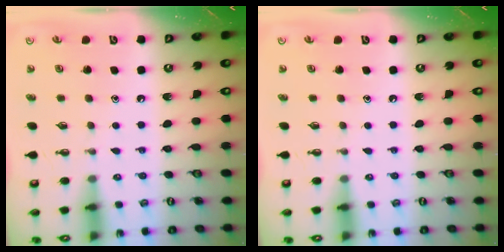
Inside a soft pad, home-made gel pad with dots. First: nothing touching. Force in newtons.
{"total": 0.0}